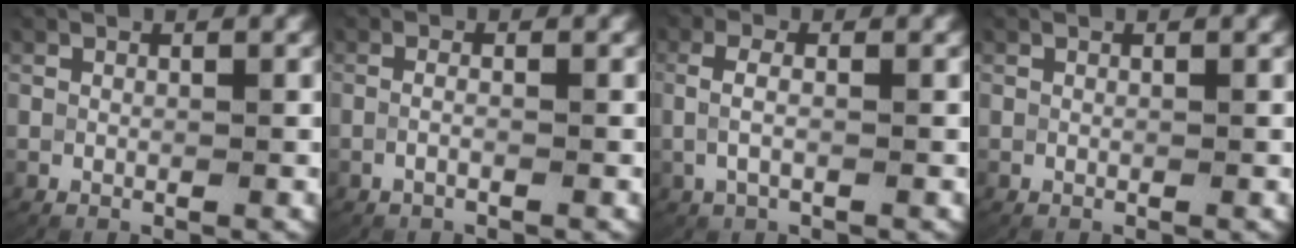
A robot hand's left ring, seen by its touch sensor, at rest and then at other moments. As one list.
[{"total": 1.3, "force": [-0.7, 0.0, 1.0], "torque": [-0.027, -0.003, -0.014]}, {"total": 2.7, "force": [0.1, 1.2, 2.4], "torque": [-0.061, -0.001, 0.003]}, {"total": 0.0}]